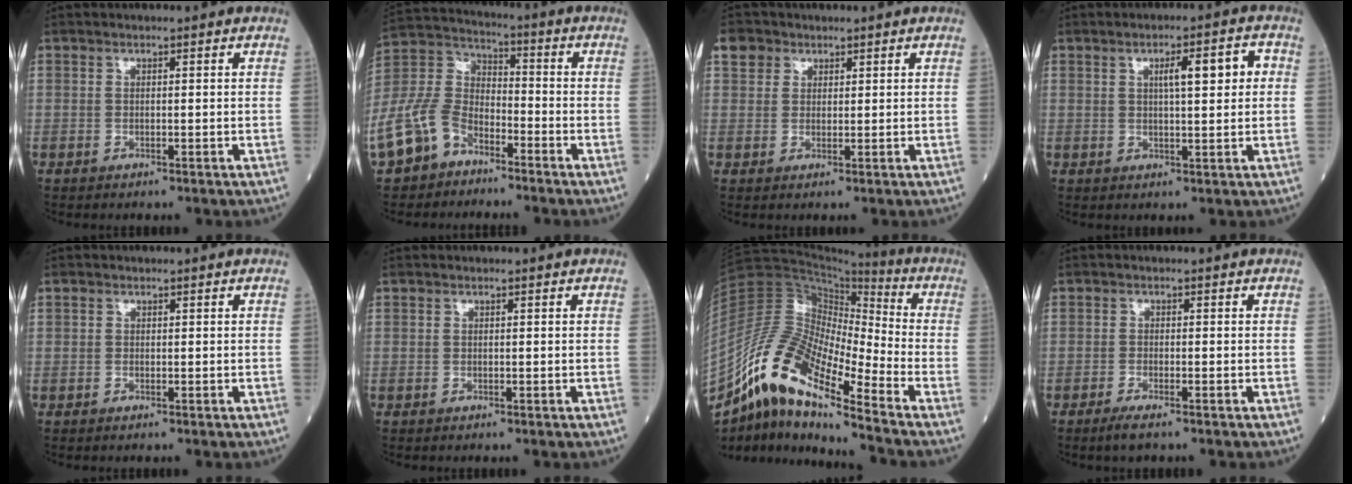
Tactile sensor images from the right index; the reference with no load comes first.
{"total": 15.5, "force": [-9.8, 9.8, 6.9], "torque": [-0.184, 0.022, -0.191]}
{"total": 3.2, "force": [1.7, 2.6, 0.6], "torque": [-0.010, 0.011, 0.029]}
{"total": 5.7, "force": [1.3, 1.0, 5.4], "torque": [-0.085, 0.015, 0.021]}
{"total": 0.0}
{"total": 0.0}
{"total": 14.8, "force": [-10.4, 2.7, 10.2], "torque": [-0.201, 0.025, -0.190]}
{"total": 2.6, "force": [-1.9, 0.3, 1.7], "torque": [-0.035, -0.006, -0.036]}